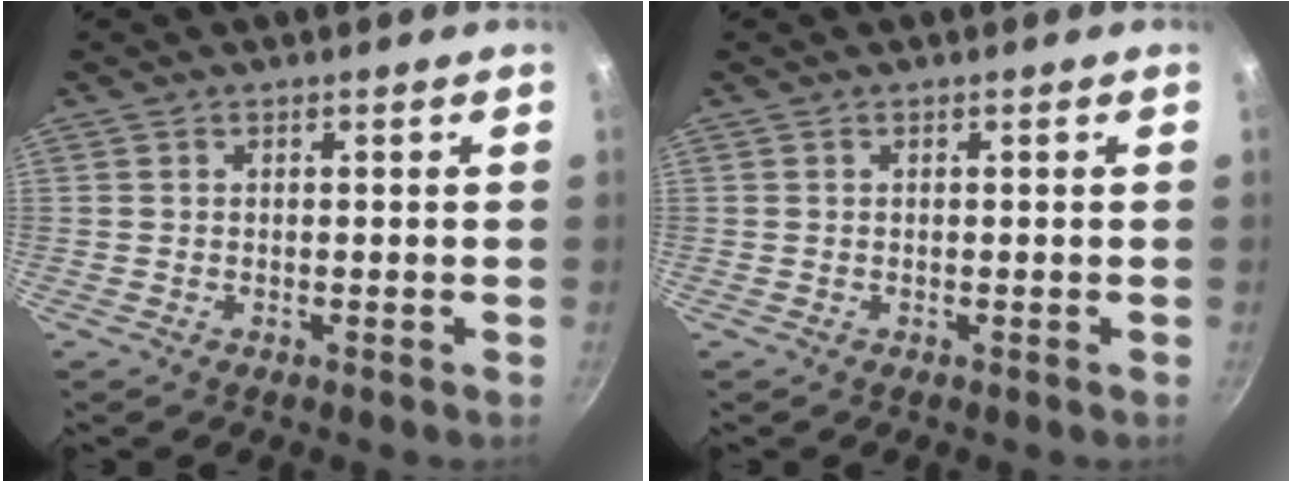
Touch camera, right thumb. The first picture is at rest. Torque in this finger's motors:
{"motor_torque": [0.01, 0.01, 0.00, 0.00, 0.04]}